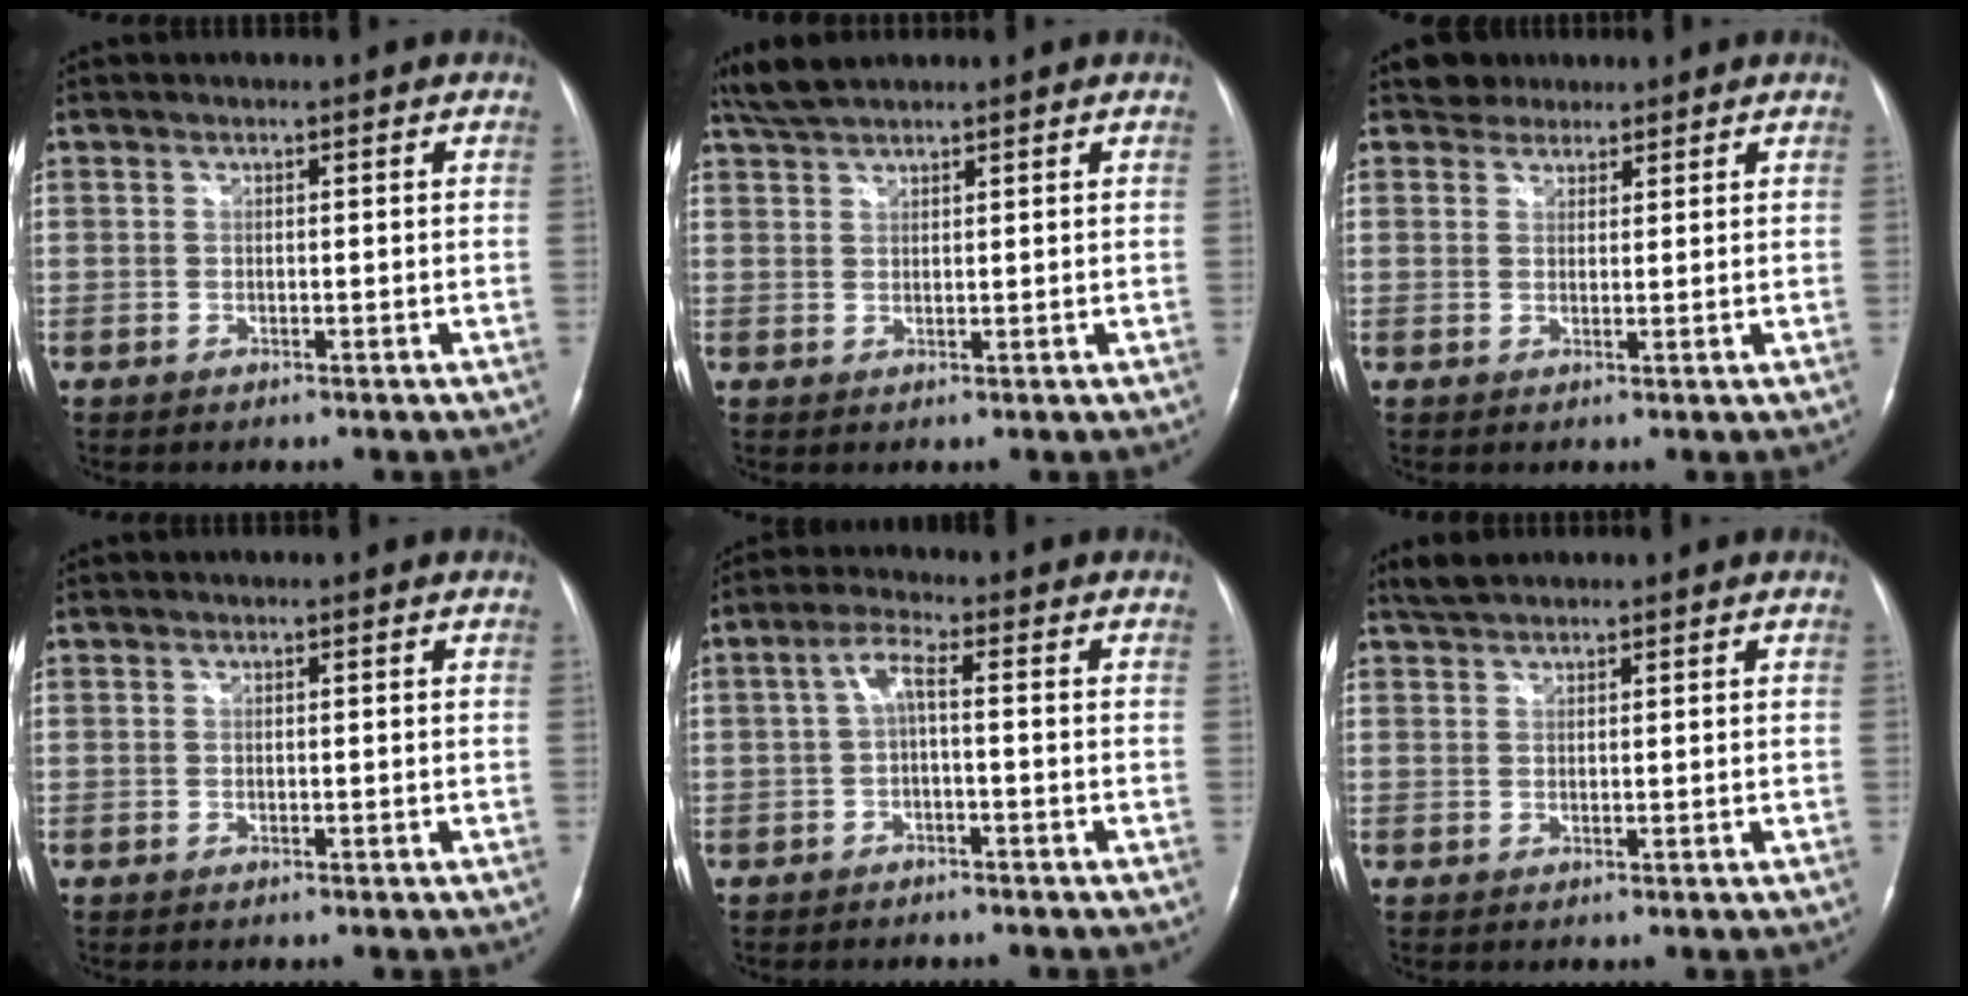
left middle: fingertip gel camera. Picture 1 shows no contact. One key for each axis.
{"total": 3.8, "fx": 3.5, "fy": 0.4, "fz": 1.5, "tx": -0.039, "ty": 0.014, "tz": 0.072}
{"total": 2.8, "fx": 2.3, "fy": 1.6, "fz": -0.3, "tx": 0.007, "ty": 0.011, "tz": 0.032}
{"total": 0.0}
{"total": 3.7, "fx": -0.3, "fy": 0.6, "fz": 3.6, "tx": -0.072, "ty": 0.019, "tz": -0.004}
{"total": 2.4, "fx": 2.2, "fy": 0.5, "fz": 0.8, "tx": -0.019, "ty": 0.009, "tz": 0.043}